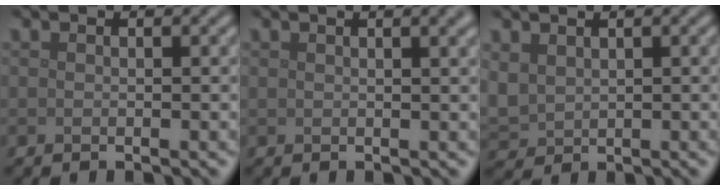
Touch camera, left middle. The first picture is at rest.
{"total": 3.2, "force": [1.8, 1.2, 2.4], "torque": [-0.012, 0.013, 0.015]}
{"total": 2.3, "force": [1.1, 1.7, 1.2], "torque": [-0.038, 0.000, 0.027]}